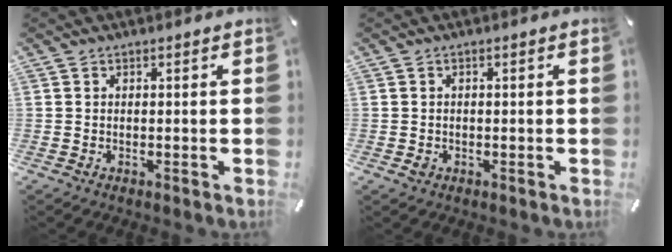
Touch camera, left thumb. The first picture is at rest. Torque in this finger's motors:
{"motor_torque": [-0.03, 0.27, 0.00, -0.05, 0.01]}